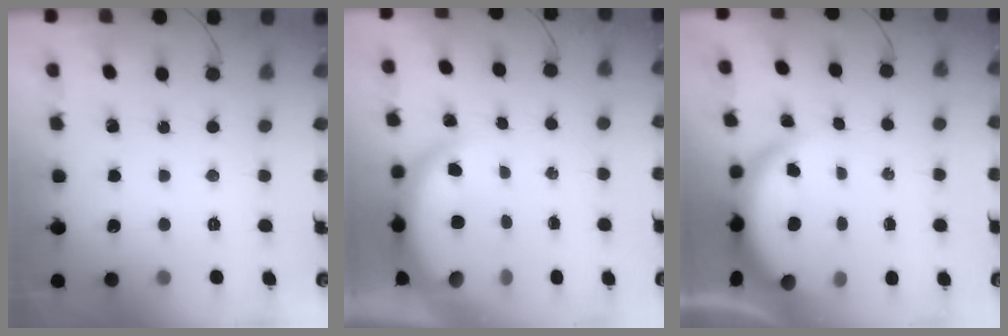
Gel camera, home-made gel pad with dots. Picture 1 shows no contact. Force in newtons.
{"total": 5.9, "press": 5.8, "slide": 0.4}
{"total": 3.9, "press": 3.9, "slide": 0.2}